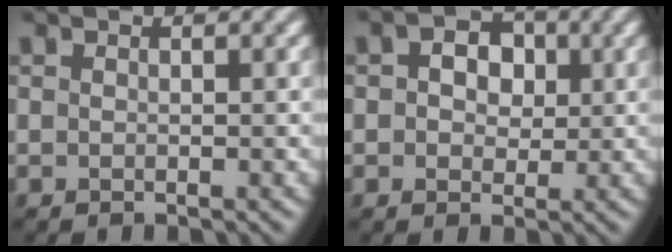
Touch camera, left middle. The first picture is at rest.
{"total": 3.8, "force": [1.0, 2.8, 2.5], "torque": [-0.032, 0.009, 0.000]}